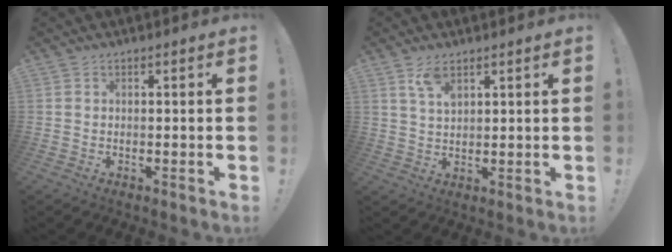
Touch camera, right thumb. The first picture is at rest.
{"total": 5.6, "force": [3.7, 2.4, 3.5], "torque": [-0.066, -0.014, 0.067]}